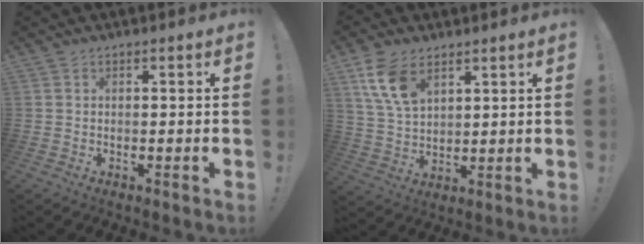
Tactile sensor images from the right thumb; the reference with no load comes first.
{"total": 10.7, "force": [6.0, 6.1, 6.5], "torque": [-0.124, -0.019, 0.117]}